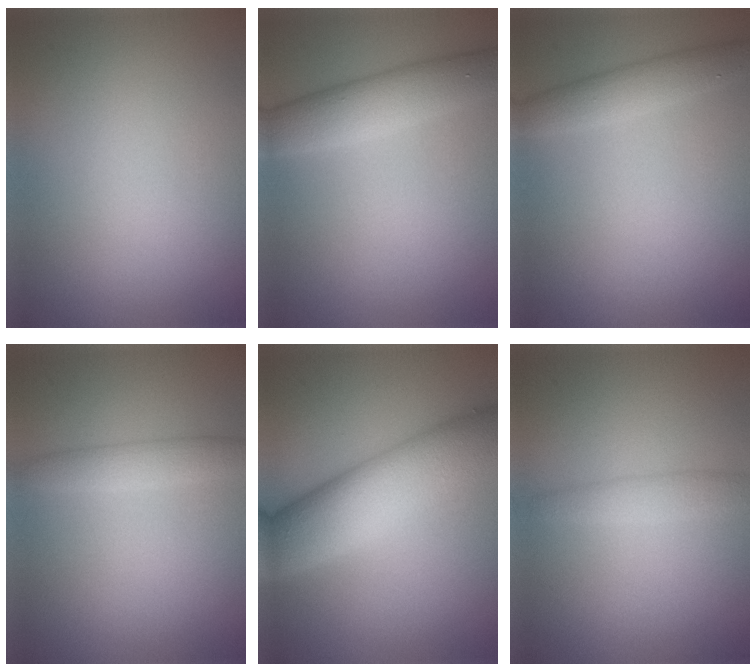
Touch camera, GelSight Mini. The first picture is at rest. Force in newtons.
{"total": 4.7, "press": 4.7, "slide": 0.2}
{"total": 2.8, "press": 2.8, "slide": 0.1}
{"total": 2.2, "press": 2.2, "slide": 0.0}
{"total": 9.7, "press": 9.7, "slide": 0.2}
{"total": 1.8, "press": 1.8, "slide": 0.1}